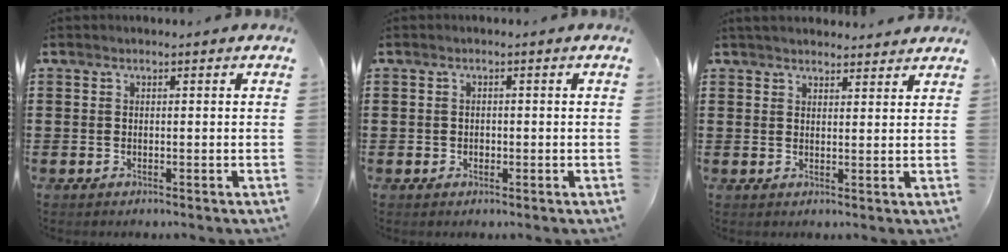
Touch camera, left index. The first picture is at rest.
{"total": 0.8, "force": [-0.1, 0.8, 0.2], "torque": [-0.009, 0.005, -0.002]}
{"total": 2.7, "force": [2.7, 0.5, 0.4], "torque": [-0.015, -0.002, 0.051]}